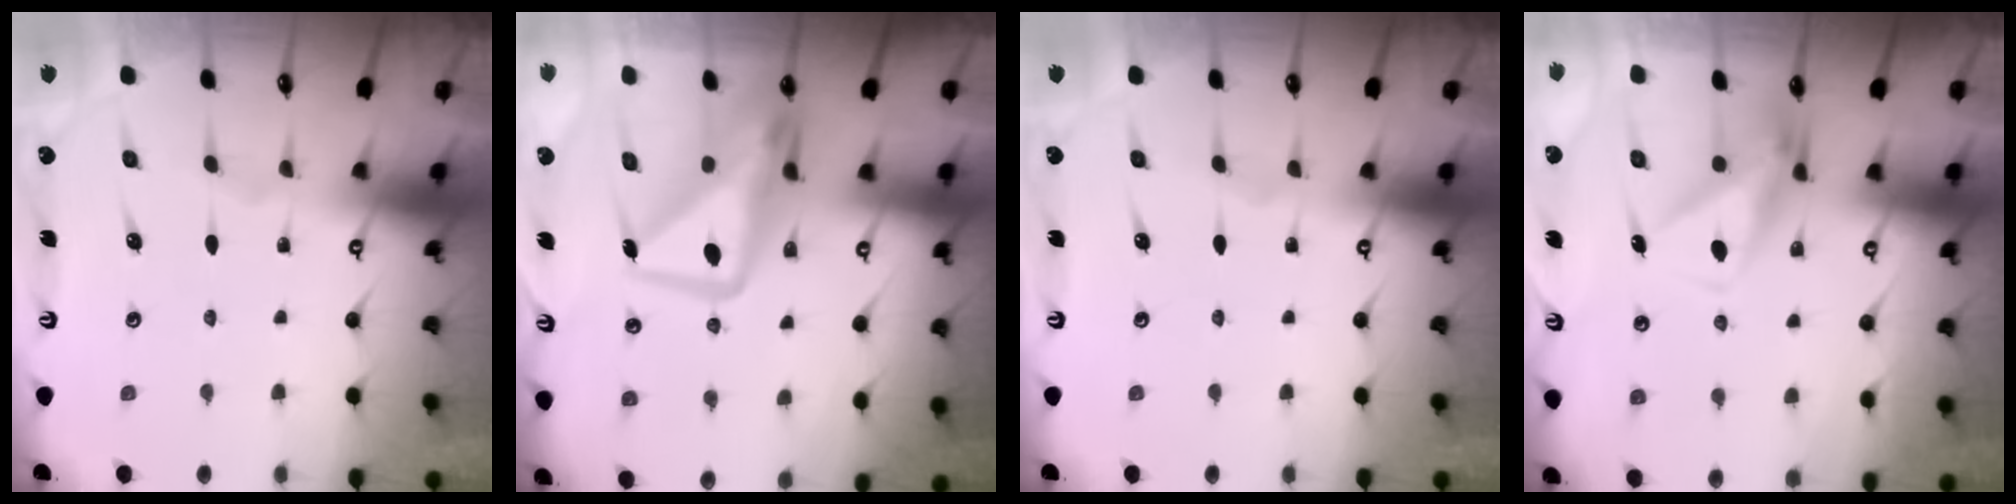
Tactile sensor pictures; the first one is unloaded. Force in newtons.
{"total": 13.6, "press": 13.5, "slide": 1.4}
{"total": 0.0}
{"total": 7.3, "press": 7.2, "slide": 1.1}